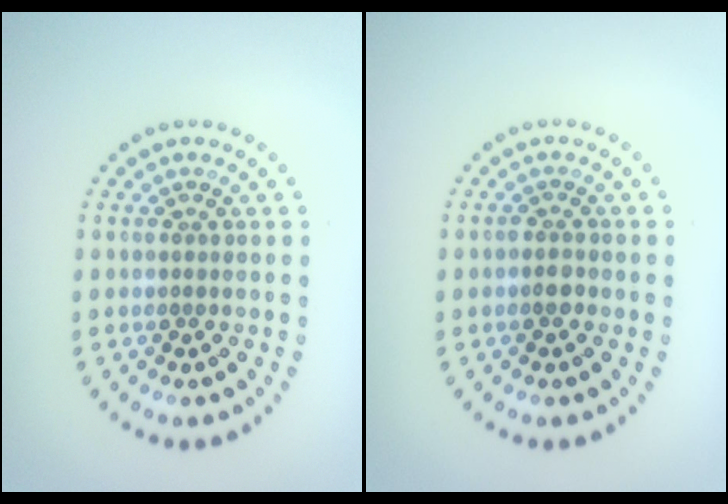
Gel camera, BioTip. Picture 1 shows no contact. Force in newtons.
{"total": 1.2, "press": 1.0, "slide": 0.5}